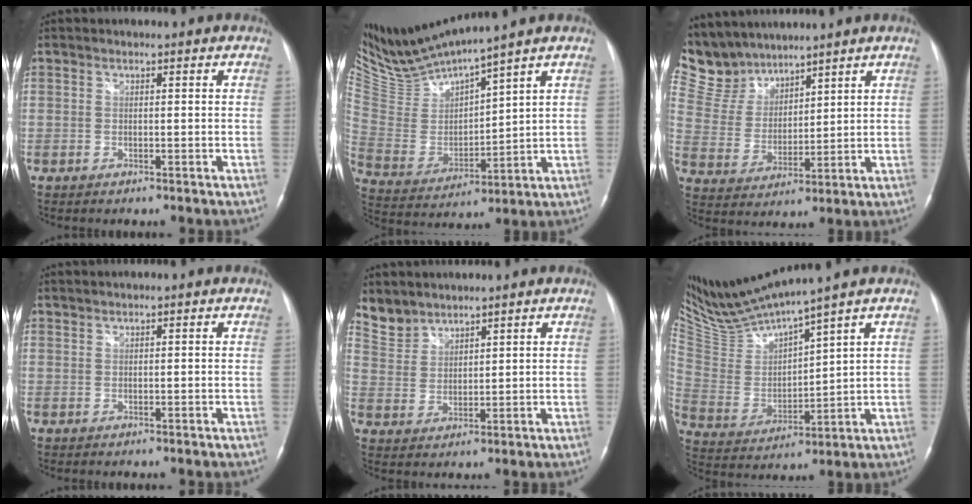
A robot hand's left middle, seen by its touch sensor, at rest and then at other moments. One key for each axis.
{"total": 12.4, "fx": 11.8, "fy": -0.9, "fz": 3.9, "tx": -0.094, "ty": -0.011, "tz": 0.247}
{"total": 9.0, "fx": 8.5, "fy": 2.9, "fz": 0.4, "tx": -0.029, "ty": 0.016, "tz": 0.188}
{"total": 0.7, "fx": 0.6, "fy": -0.1, "fz": 0.1, "tx": -0.005, "ty": 0.007, "tz": 0.017}
{"total": 5.1, "fx": 4.7, "fy": 1.8, "fz": -0.1, "tx": -0.004, "ty": 0.009, "tz": 0.109}
{"total": 12.6, "fx": 11.7, "fy": -1.2, "fz": 4.6, "tx": -0.106, "ty": -0.010, "tz": 0.241}